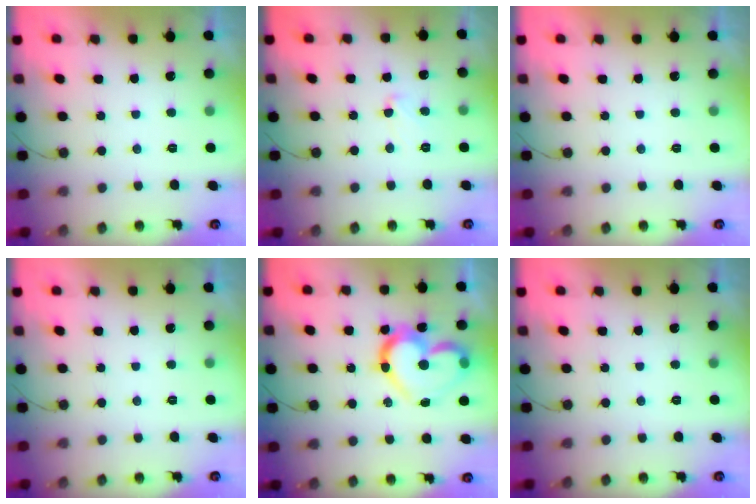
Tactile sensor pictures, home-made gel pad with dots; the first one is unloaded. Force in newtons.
{"total": 5.9, "press": 5.9, "slide": 0.4}
{"total": 1.7, "press": 1.7, "slide": 0.1}
{"total": 0.0}
{"total": 18.5, "press": 18.4, "slide": 1.9}
{"total": 0.0}